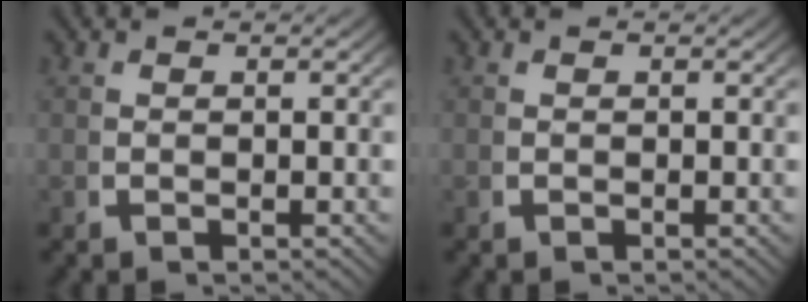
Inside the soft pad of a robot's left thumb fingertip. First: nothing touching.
{"total": 0.0}